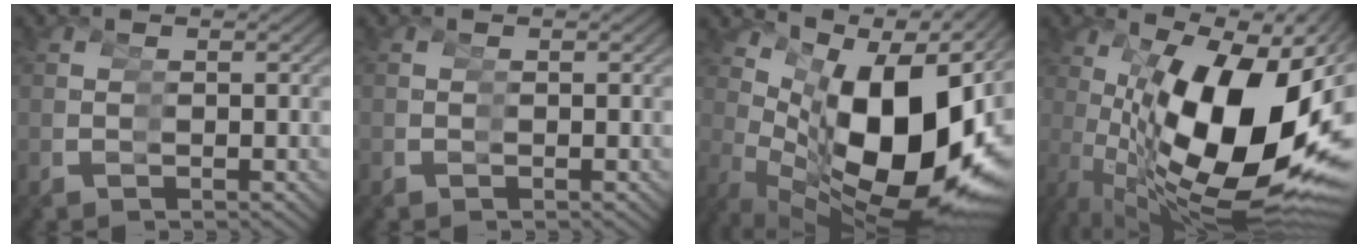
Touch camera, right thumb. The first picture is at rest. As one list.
[{"total": 0.0}, {"total": 18.2, "force": [-0.4, 9.5, 15.5], "torque": [-0.266, -0.033, 0.025]}, {"total": 21.7, "force": [-2.2, 10.4, 19.0], "torque": [-0.307, -0.030, 0.001]}]